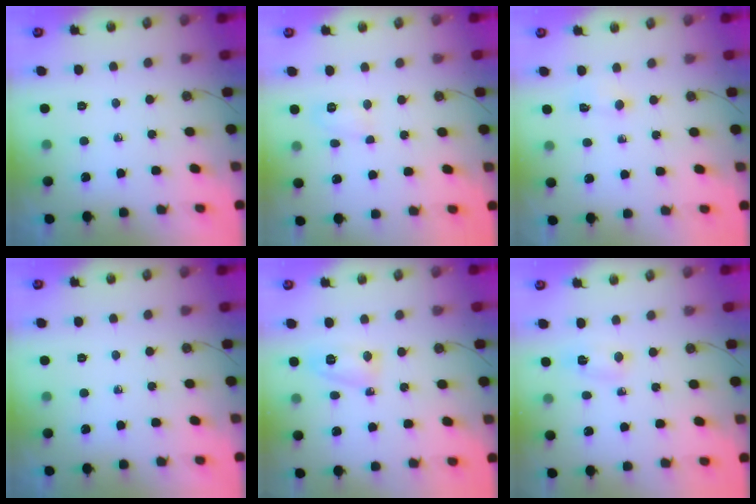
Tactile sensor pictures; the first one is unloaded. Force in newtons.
{"total": 5.1, "press": 5.0, "slide": 1.3}
{"total": 3.8, "press": 3.7, "slide": 0.6}
{"total": 0.0}
{"total": 5.5, "press": 5.4, "slide": 0.8}
{"total": 2.9, "press": 1.6, "slide": 2.4}